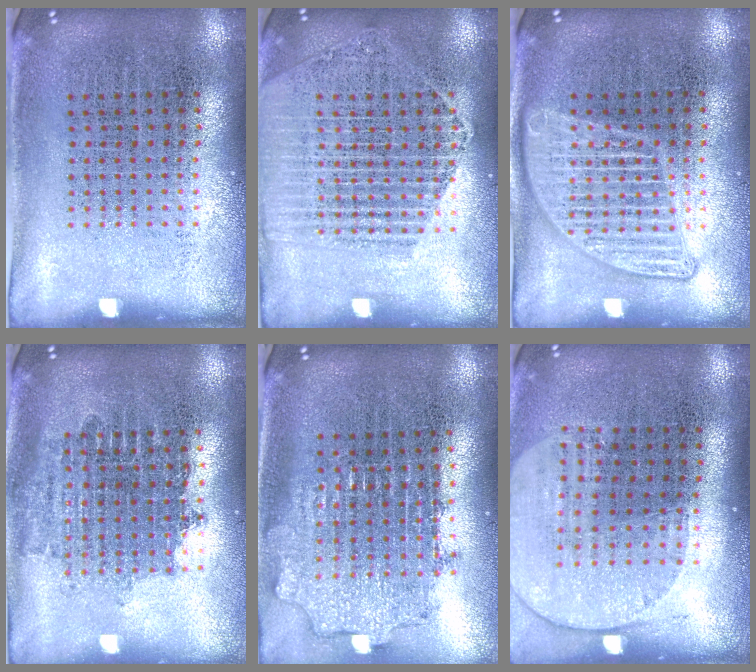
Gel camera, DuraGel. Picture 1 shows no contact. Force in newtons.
{"total": 1.8, "press": 1.7, "slide": 0.6}
{"total": 2.8, "press": 2.8, "slide": 0.3}
{"total": 1.8, "press": 1.4, "slide": 1.1}
{"total": 1.9, "press": 1.4, "slide": 1.3}
{"total": 1.7, "press": 1.5, "slide": 0.7}